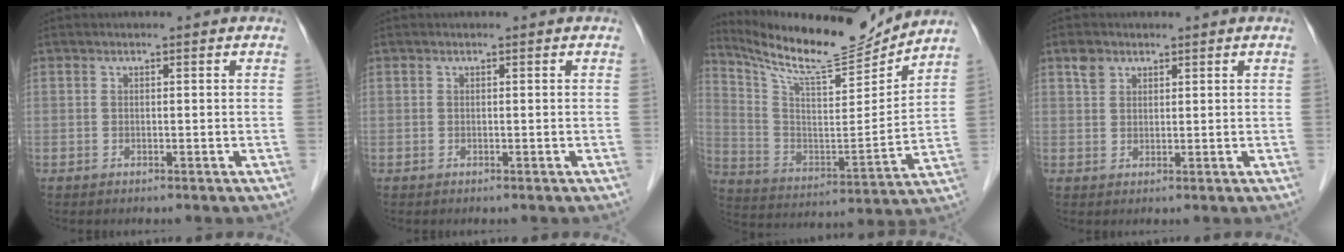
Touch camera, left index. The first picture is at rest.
{"total": 0.0}
{"total": 17.7, "force": [16.5, 1.3, 6.3], "torque": [-0.128, -0.026, 0.276]}
{"total": 2.3, "force": [1.5, 1.6, 0.7], "torque": [-0.016, 0.009, 0.030]}